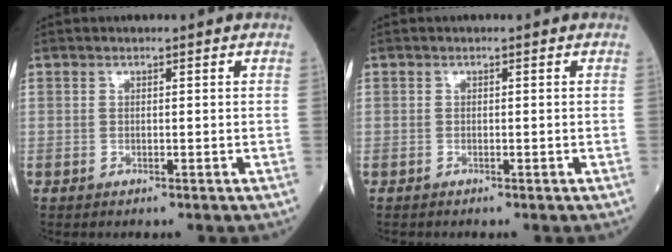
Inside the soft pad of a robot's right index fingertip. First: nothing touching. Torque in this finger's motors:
{"motor_torque": [-1.95, 0.11, -1.05, -0.21]}